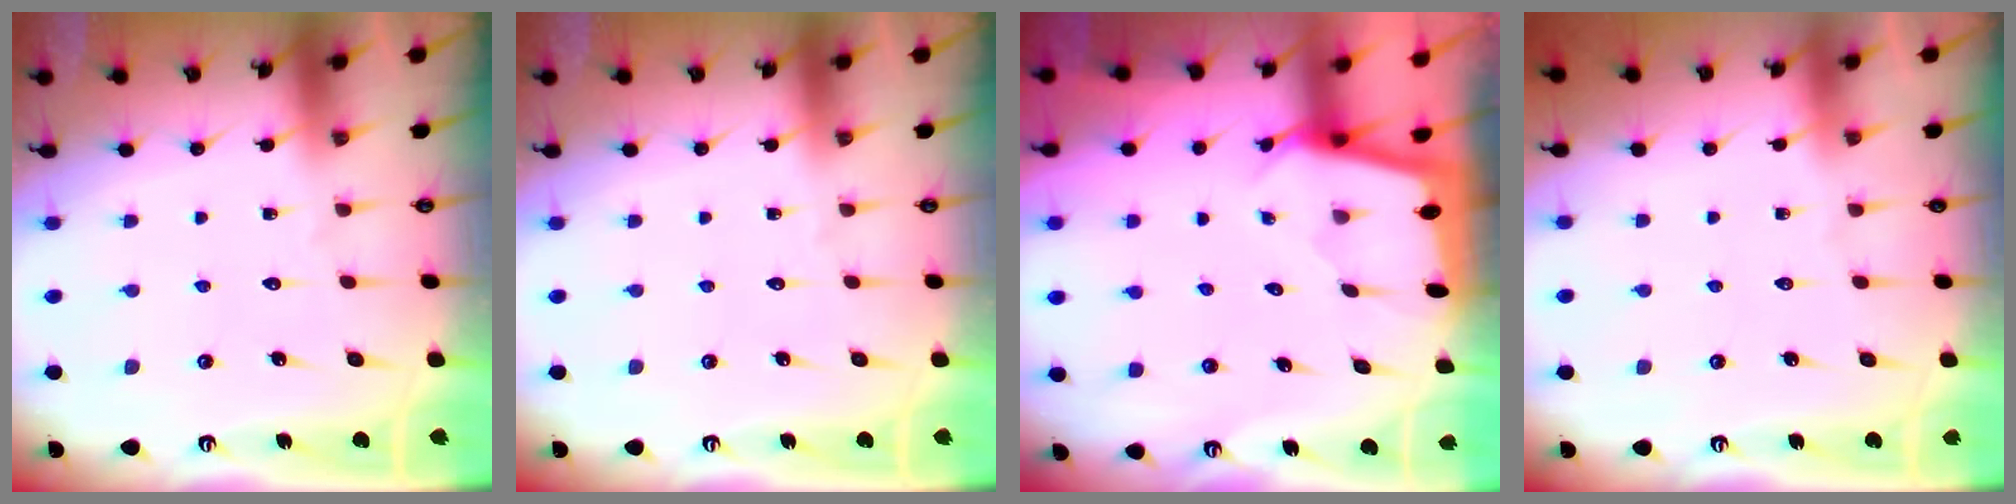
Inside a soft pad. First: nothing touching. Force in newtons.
{"total": 0.0}
{"total": 1.7, "press": 1.7, "slide": 0.2}
{"total": 0.0}